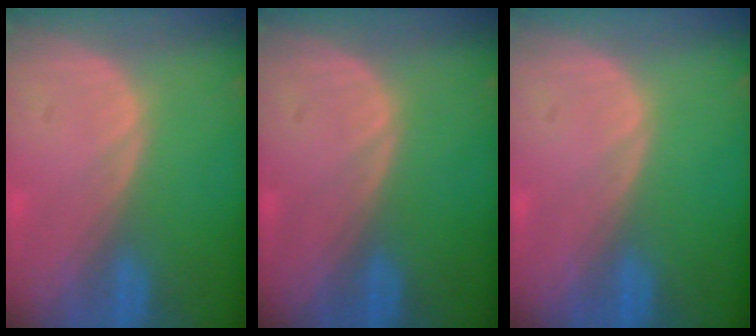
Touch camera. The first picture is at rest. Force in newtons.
{"total": 0.0}
{"total": 0.0}